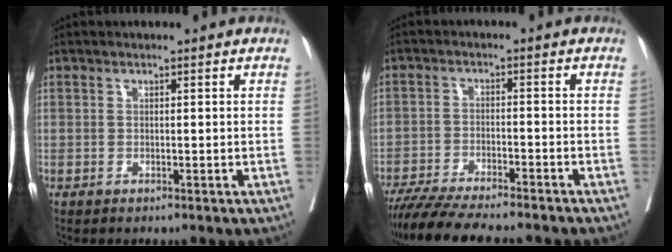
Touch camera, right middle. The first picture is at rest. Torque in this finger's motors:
{"motor_torque": [0.93, -0.94, 0.18, 0.08]}